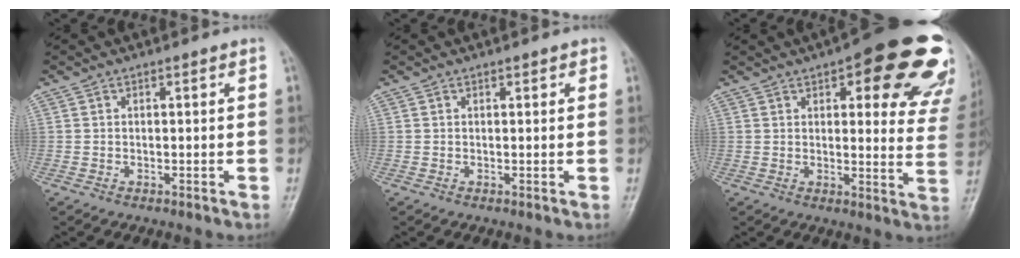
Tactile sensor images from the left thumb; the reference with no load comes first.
{"total": 1.0, "force": [0.5, 0.5, 0.6], "torque": [0.000, 0.000, 0.003]}
{"total": 23.1, "force": [12.8, 7.9, 17.5], "torque": [-0.165, -0.037, 0.139]}